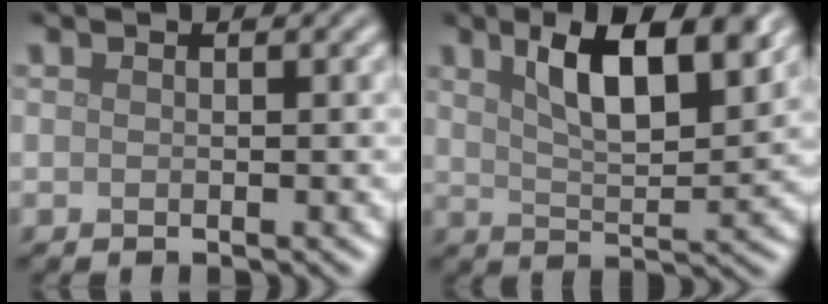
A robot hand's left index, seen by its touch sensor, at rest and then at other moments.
{"total": 8.0, "force": [3.9, 2.6, 6.4], "torque": [-0.105, 0.005, 0.063]}